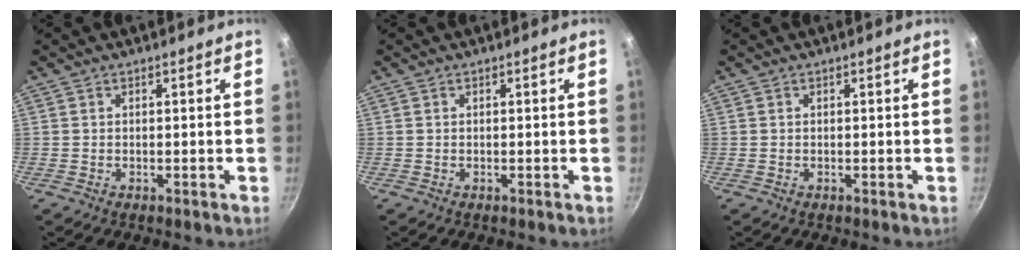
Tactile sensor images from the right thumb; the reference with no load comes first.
{"total": 0.0}
{"total": 0.0}